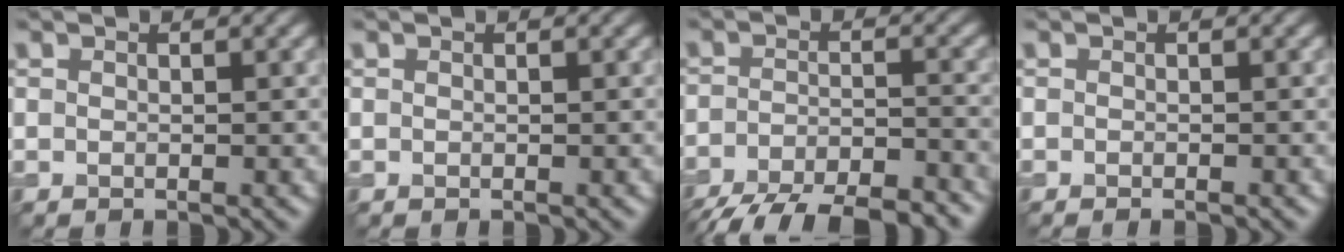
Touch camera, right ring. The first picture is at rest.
{"total": 0.0}
{"total": 10.3, "force": [-8.8, 2.7, 4.6], "torque": [-0.076, -0.029, -0.132]}
{"total": 0.7, "force": [-0.6, 0.1, 0.4], "torque": [-0.005, -0.004, -0.009]}